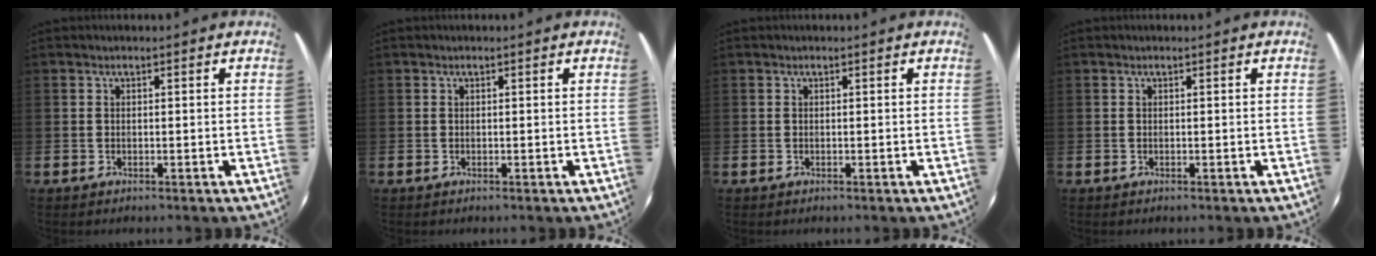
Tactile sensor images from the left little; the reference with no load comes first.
{"total": 0.0}
{"total": 0.0}
{"total": 0.0}